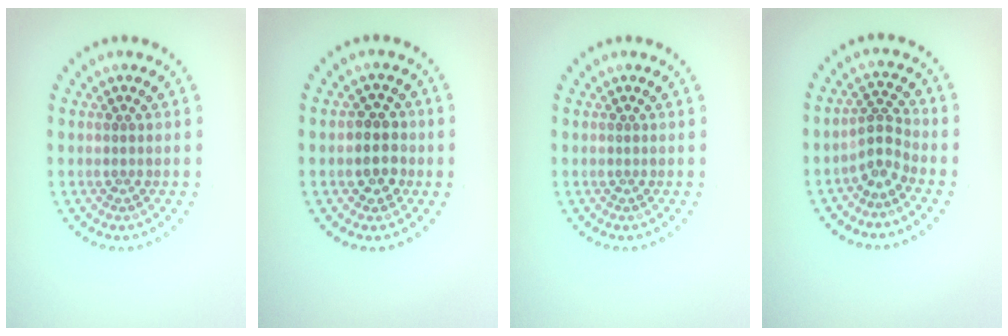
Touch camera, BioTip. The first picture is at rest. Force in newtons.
{"total": 2.6, "press": 2.6, "slide": 0.7}
{"total": 0.0}
{"total": 2.5, "press": 1.7, "slide": 1.8}